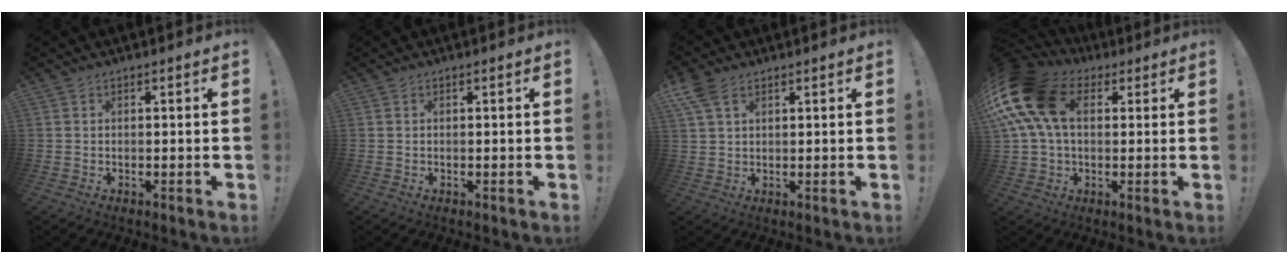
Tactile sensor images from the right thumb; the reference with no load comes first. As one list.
[{"total": 0.0}, {"total": 5.8, "force": [3.2, 3.1, 3.7], "torque": [-0.068, -0.006, 0.064]}, {"total": 20.1, "force": [5.8, 13.1, 14.0], "torque": [-0.275, -0.009, 0.103]}]